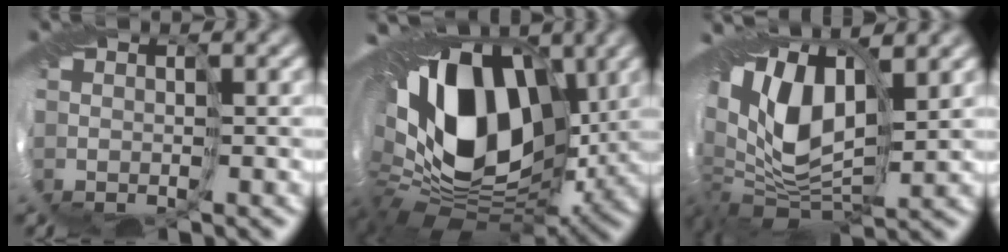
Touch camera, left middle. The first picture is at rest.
{"total": 18.7, "force": [2.3, 13.0, 13.3], "torque": [-0.243, -0.009, 0.046]}
{"total": 14.5, "force": [2.2, 9.2, 11.0], "torque": [-0.208, -0.016, 0.049]}